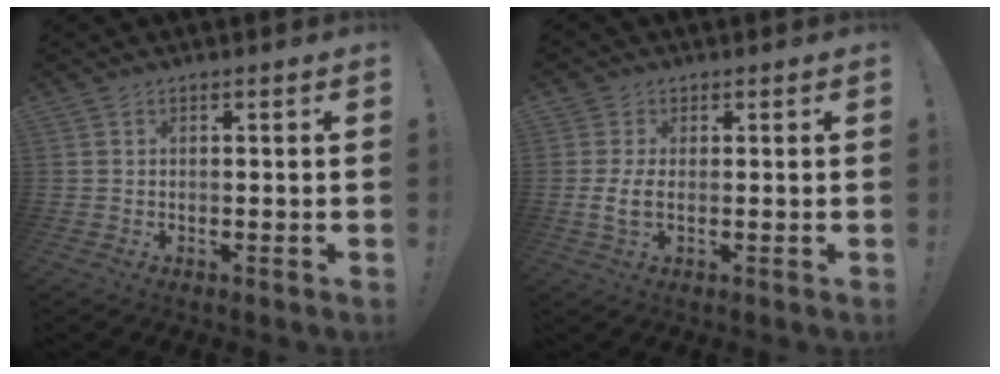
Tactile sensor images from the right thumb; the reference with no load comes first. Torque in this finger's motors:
{"motor_torque": [1.41, 1.42, 0.43, 0.39, 0.24]}